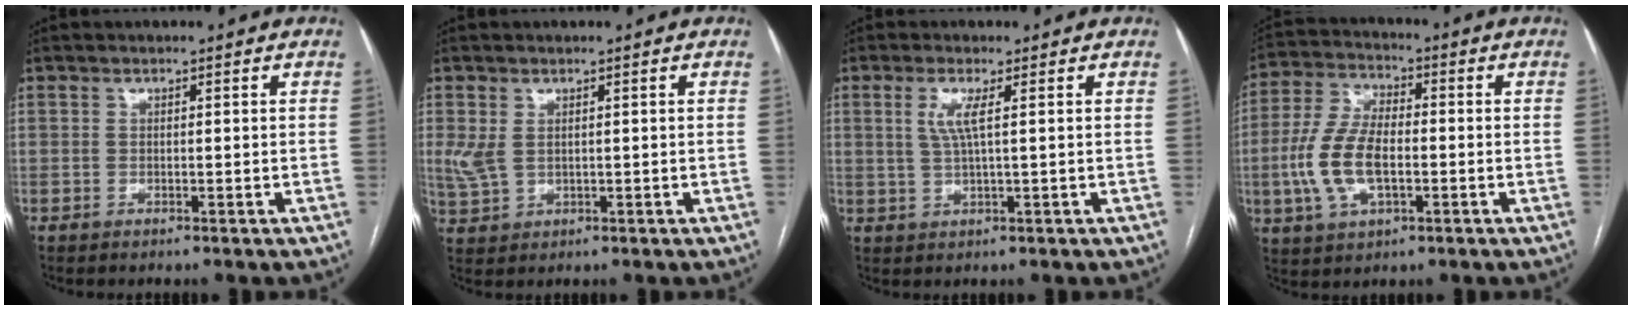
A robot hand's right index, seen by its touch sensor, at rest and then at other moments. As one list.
[{"total": 3.5, "force": [0.8, 2.2, 2.6], "torque": [-0.072, 0.007, 0.027]}, {"total": 3.4, "force": [1.0, 0.0, 3.3], "torque": [-0.074, 0.000, 0.022]}, {"total": 11.0, "force": [-2.1, 5.1, 9.5], "torque": [-0.220, 0.009, -0.038]}]